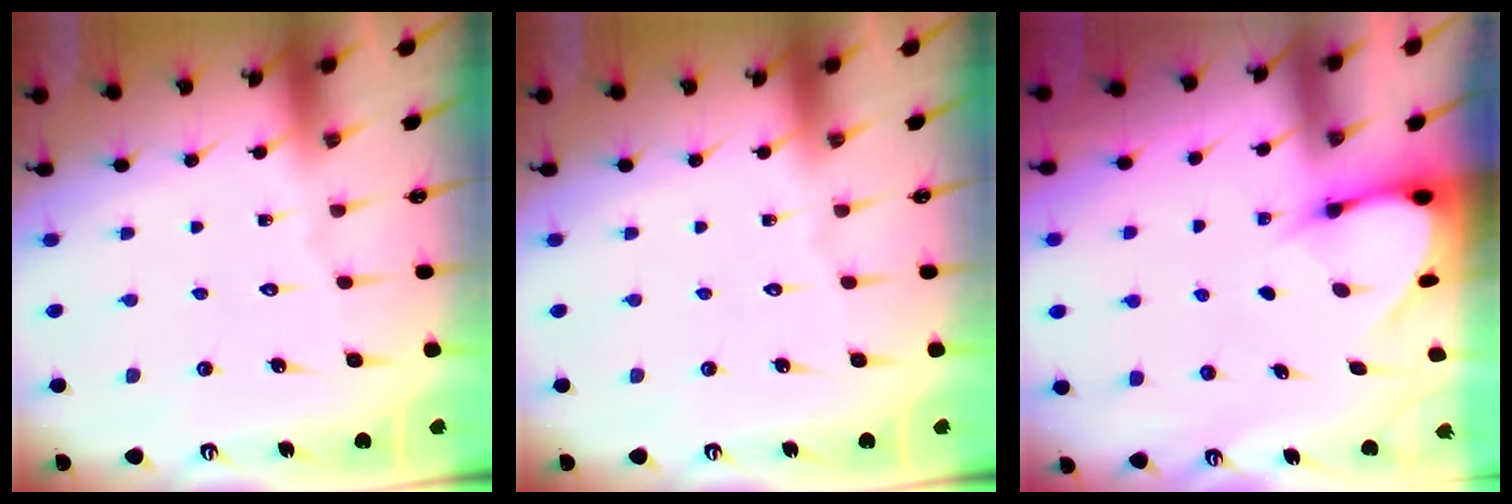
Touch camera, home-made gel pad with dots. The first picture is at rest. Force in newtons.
{"total": 0.0}
{"total": 3.5, "press": 3.5, "slide": 0.2}